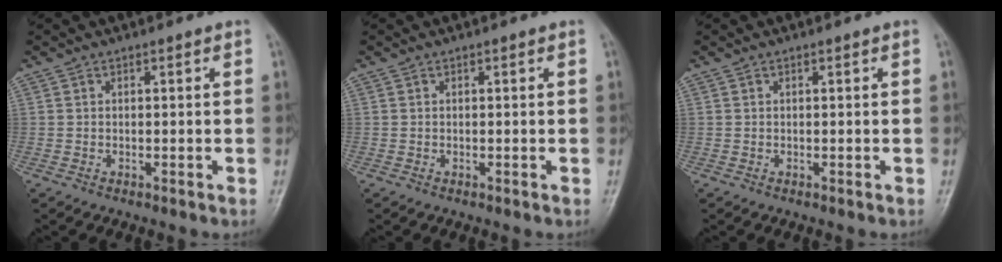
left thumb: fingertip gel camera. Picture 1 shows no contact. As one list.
[{"total": 0.0}, {"total": 0.0}]